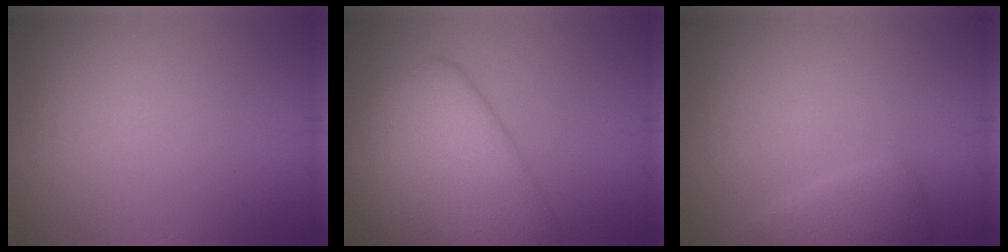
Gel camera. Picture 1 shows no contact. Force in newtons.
{"total": 7.8, "press": 7.8, "slide": 0.5}
{"total": 2.4, "press": 2.4, "slide": 0.1}